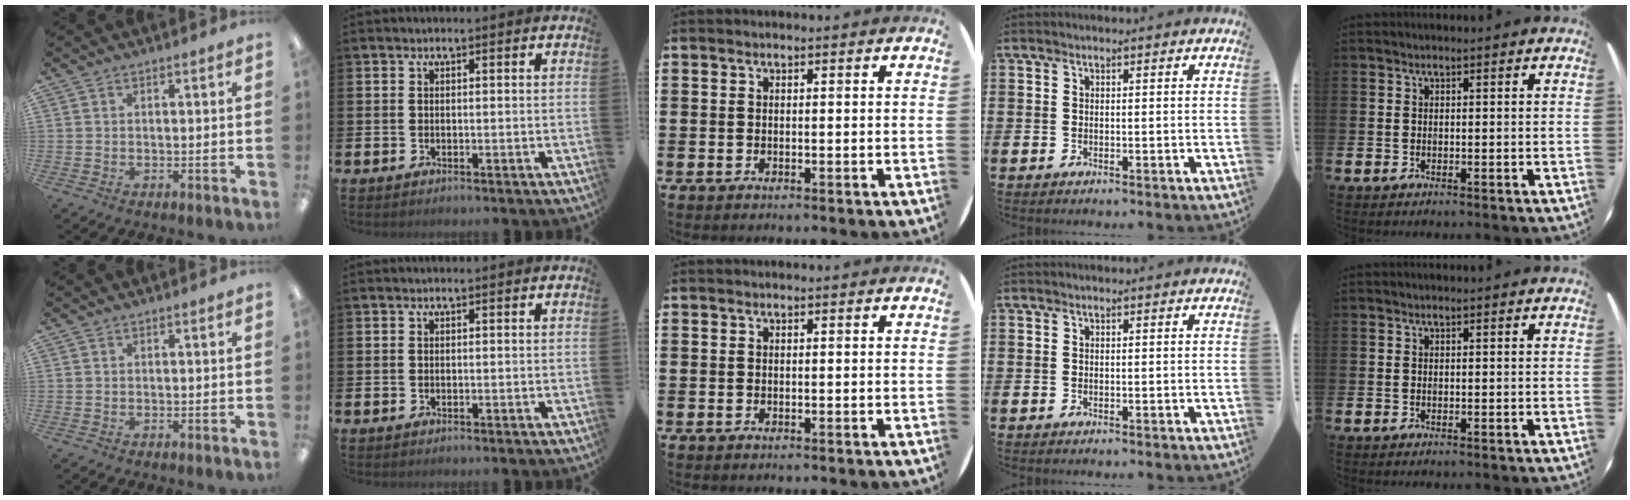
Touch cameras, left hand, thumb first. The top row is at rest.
{}